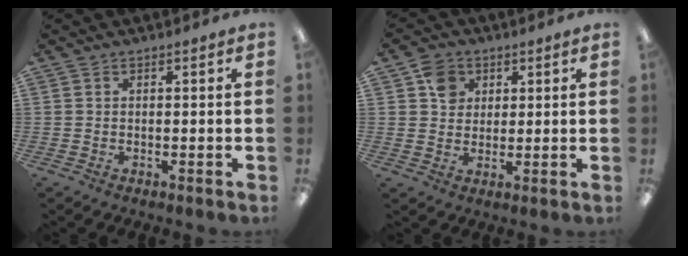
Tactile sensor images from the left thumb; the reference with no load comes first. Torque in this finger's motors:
{"motor_torque": [0.66, 0.28, 0.18, -0.19, 0.00]}